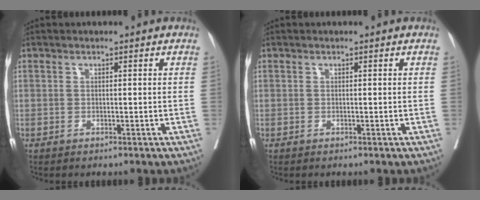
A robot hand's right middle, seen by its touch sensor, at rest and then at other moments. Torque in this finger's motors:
{"motor_torque": [0.00, 0.00, 0.00, 0.00]}